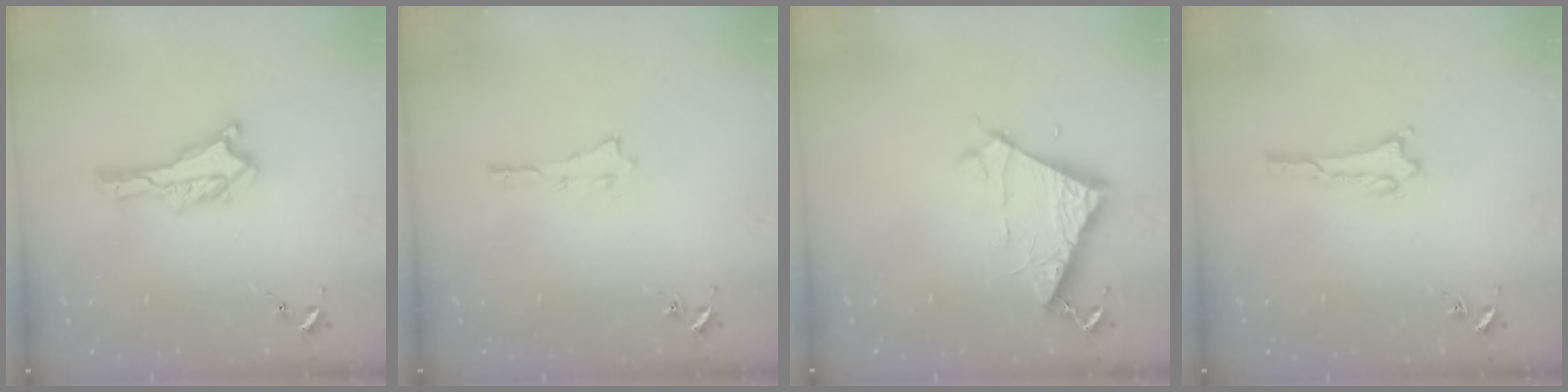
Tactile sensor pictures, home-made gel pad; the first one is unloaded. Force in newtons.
{"total": 0.0}
{"total": 6.4, "press": 6.4, "slide": 0.6}
{"total": 0.9, "press": 0.8, "slide": 0.1}